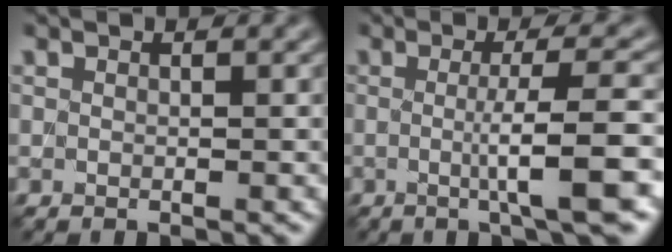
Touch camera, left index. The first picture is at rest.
{"total": 6.0, "force": [-0.7, 0.9, 5.9], "torque": [-0.087, -0.002, -0.011]}